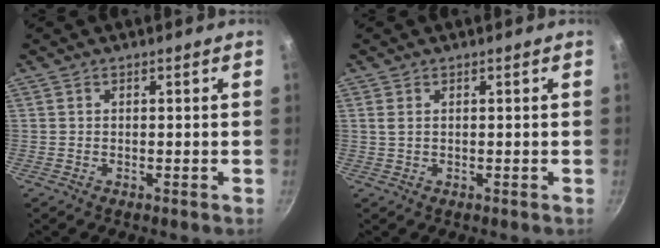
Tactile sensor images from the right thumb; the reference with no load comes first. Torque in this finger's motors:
{"motor_torque": [-0.70, 0.13, 0.46, 0.15, -0.08]}